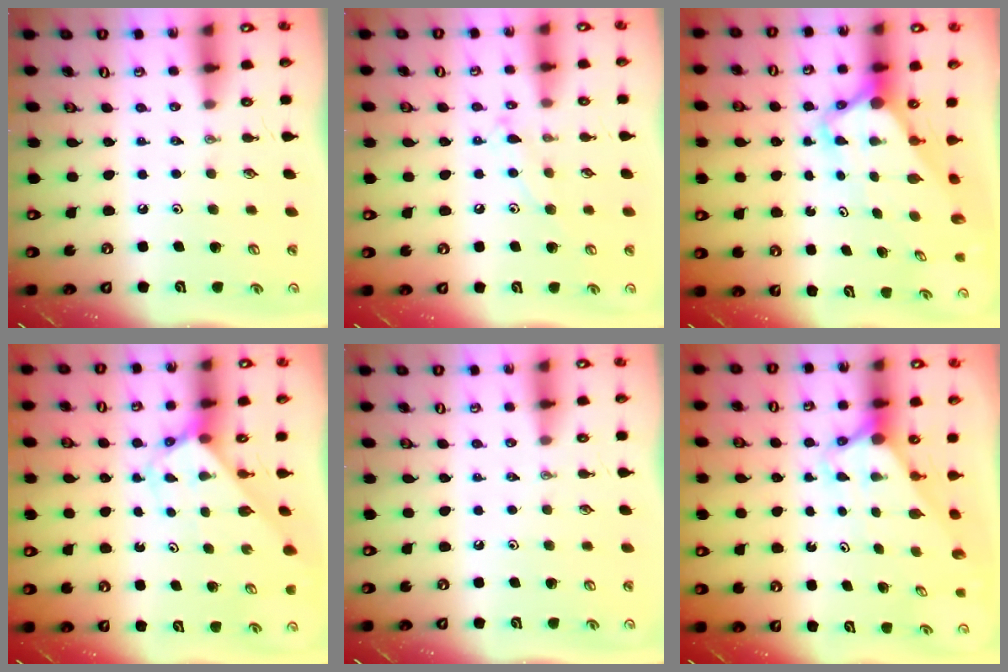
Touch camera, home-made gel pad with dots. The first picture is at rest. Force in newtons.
{"total": 8.2, "press": 8.1, "slide": 0.6}
{"total": 4.3, "press": 4.3, "slide": 0.4}
{"total": 2.8, "press": 2.8, "slide": 0.1}
{"total": 0.0}
{"total": 2.7, "press": 2.7, "slide": 0.1}